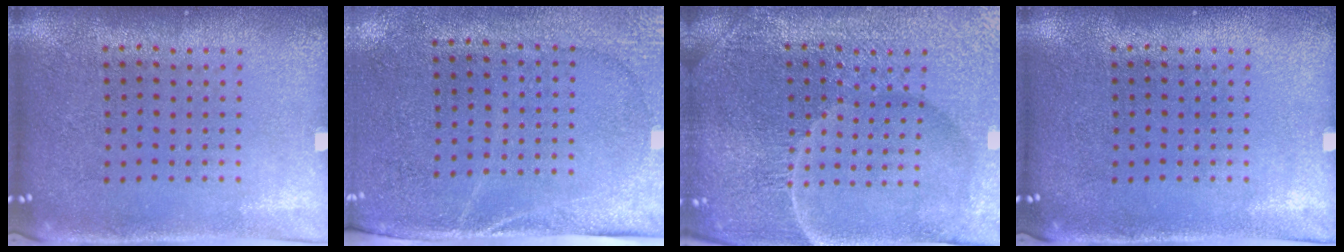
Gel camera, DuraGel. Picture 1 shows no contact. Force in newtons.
{"total": 2.7, "press": 2.3, "slide": 1.5}
{"total": 5.6, "press": 5.2, "slide": 2.1}
{"total": 0.0}